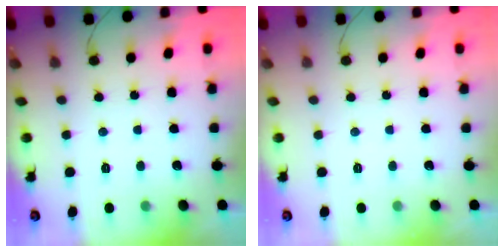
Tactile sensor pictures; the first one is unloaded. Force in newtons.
{"total": 0.0}